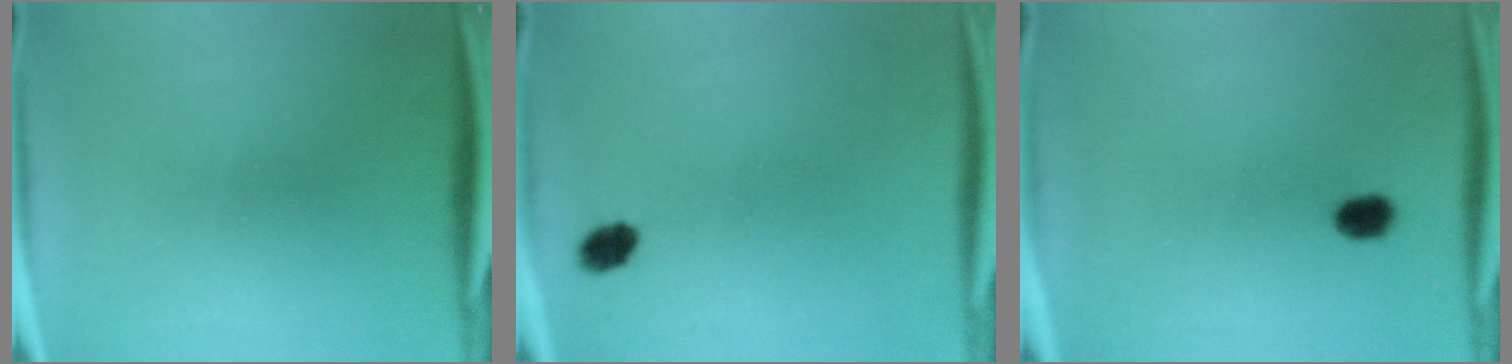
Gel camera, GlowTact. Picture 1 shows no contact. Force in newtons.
{"total": 2.9}
{"total": 2.6}